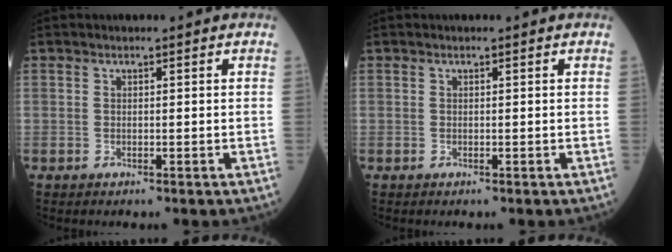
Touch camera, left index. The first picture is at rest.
{"total": 0.0}